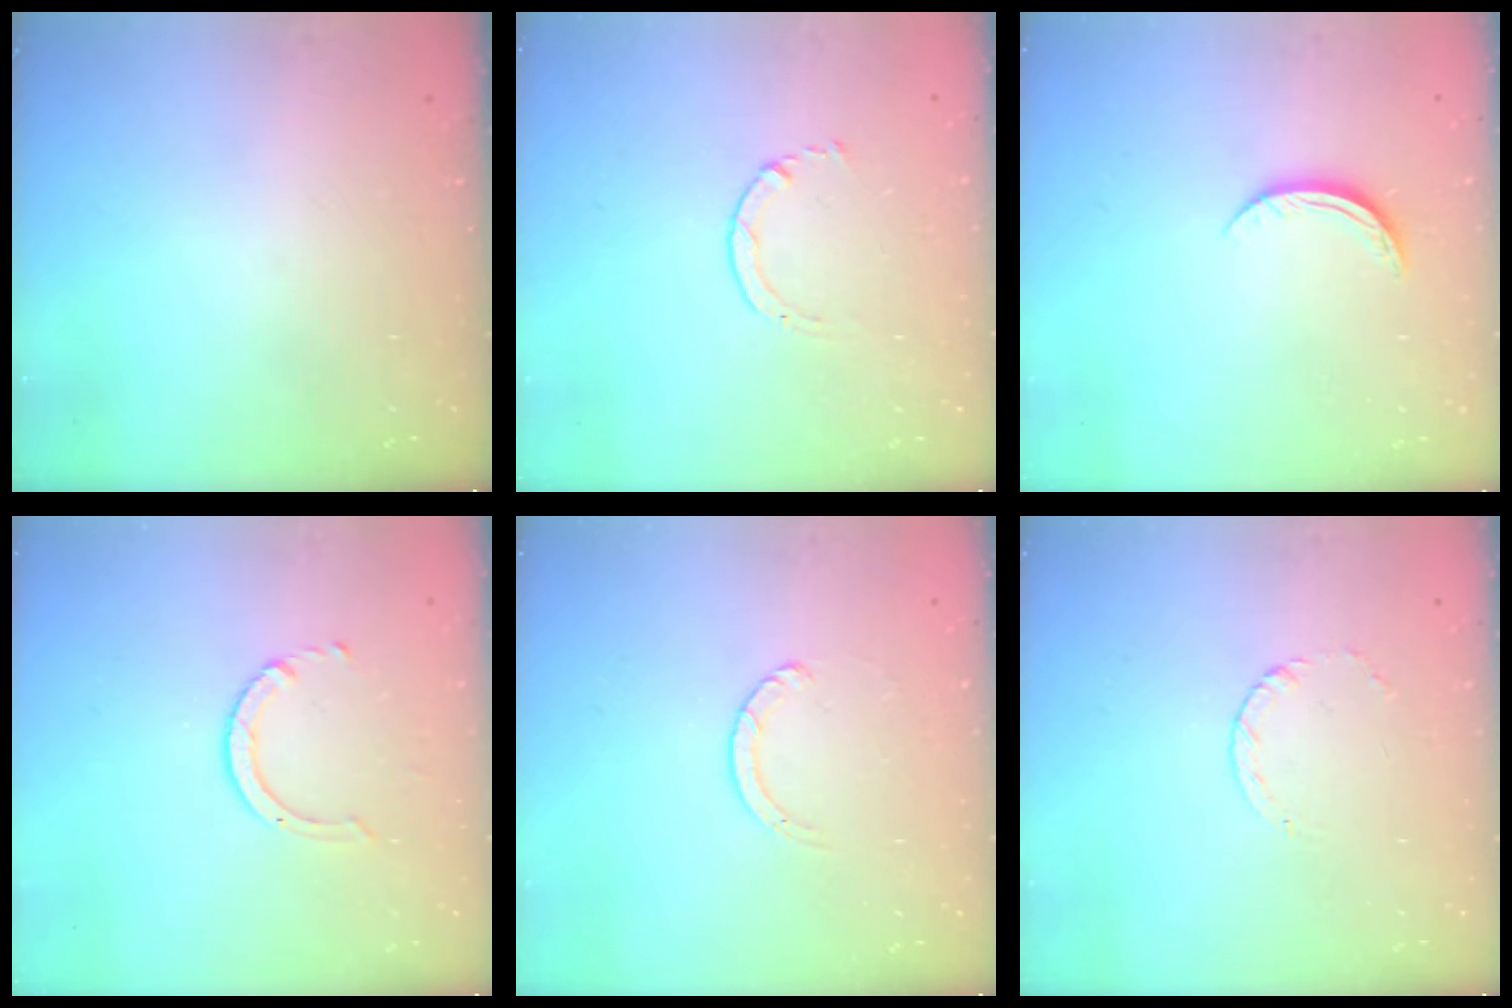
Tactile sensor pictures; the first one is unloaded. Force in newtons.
{"total": 1.7, "press": 1.6, "slide": 0.2}
{"total": 4.9, "press": 4.8, "slide": 0.6}
{"total": 3.2, "press": 3.2, "slide": 0.4}
{"total": 1.3, "press": 1.2, "slide": 0.2}
{"total": 2.4, "press": 2.4, "slide": 0.3}